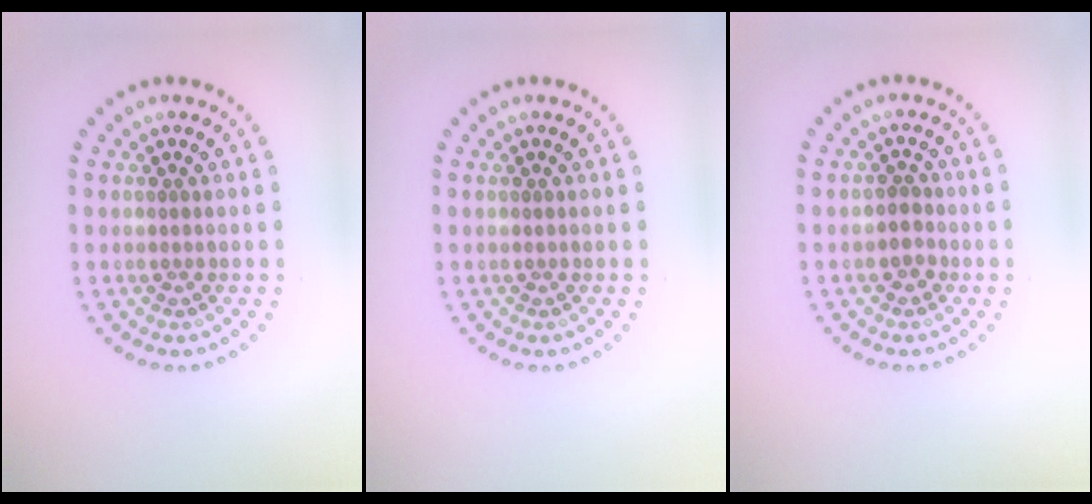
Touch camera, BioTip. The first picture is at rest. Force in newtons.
{"total": 0.0}
{"total": 1.7, "press": 1.4, "slide": 0.9}